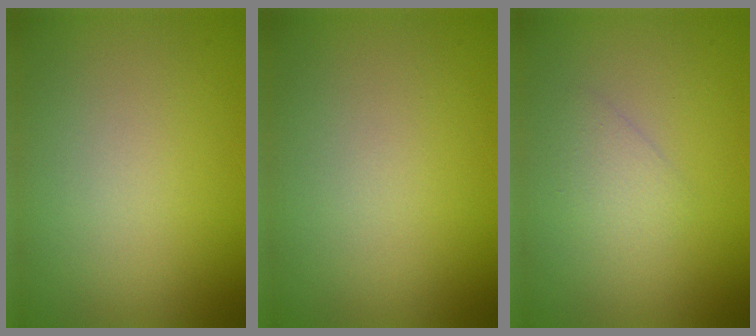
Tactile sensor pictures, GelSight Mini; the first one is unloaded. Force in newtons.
{"total": 0.0}
{"total": 1.4, "press": 1.4, "slide": 0.2}